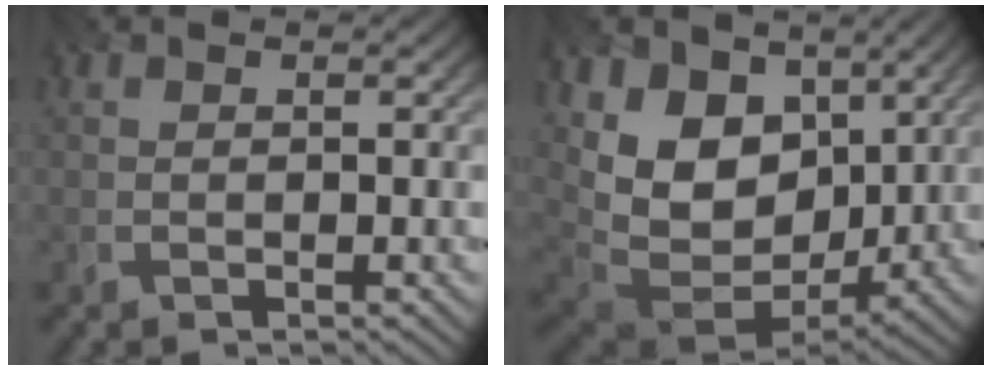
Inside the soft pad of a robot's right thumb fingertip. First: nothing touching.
{"total": 15.0, "force": [2.5, 10.8, 10.1], "torque": [-0.222, -0.007, 0.062]}